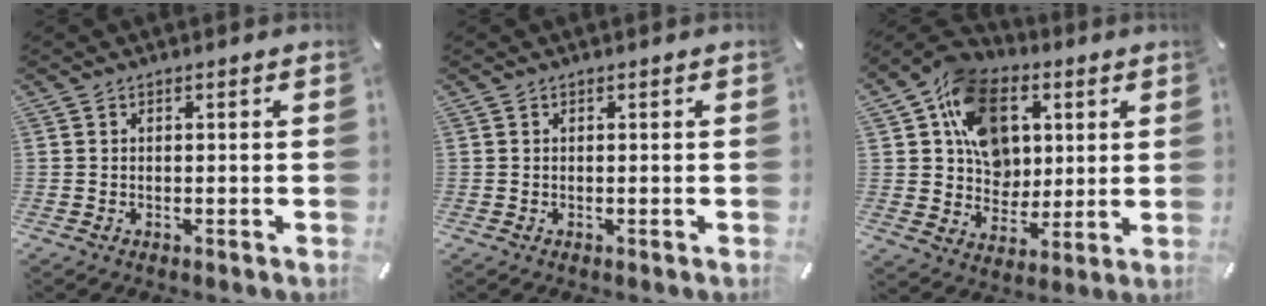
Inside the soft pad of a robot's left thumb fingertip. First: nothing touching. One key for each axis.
{"total": 0.0}
{"total": 15.0, "fx": 4.5, "fy": 12.5, "fz": 6.9, "tx": -0.117, "ty": -0.015, "tz": 0.090}